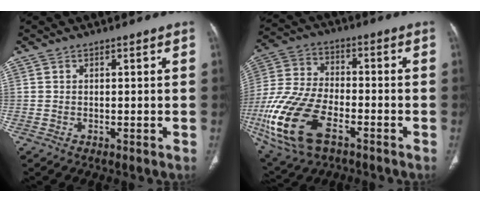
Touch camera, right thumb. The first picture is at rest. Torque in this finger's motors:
{"motor_torque": [0.22, 0.84, 2.23, -0.54, 0.65]}